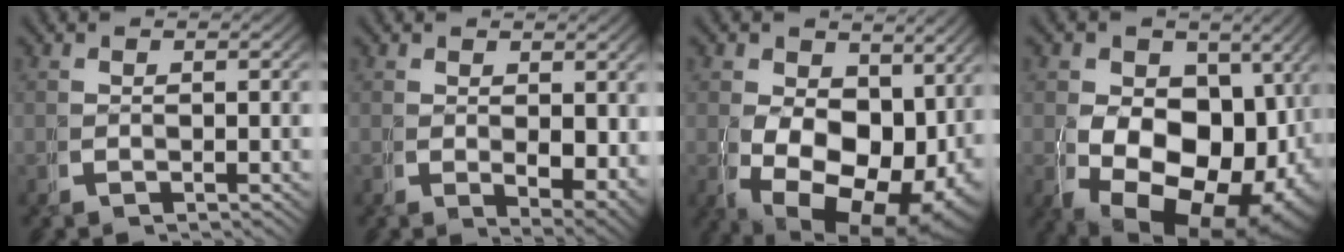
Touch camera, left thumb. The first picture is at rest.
{"total": 3.7, "force": [-0.2, 2.1, 3.1], "torque": [-0.046, -0.027, 0.013]}
{"total": 13.3, "force": [-1.9, 9.2, 9.4], "torque": [-0.168, -0.078, 0.007]}
{"total": 17.9, "force": [-2.8, 13.1, 11.9], "torque": [-0.224, -0.097, -0.004]}